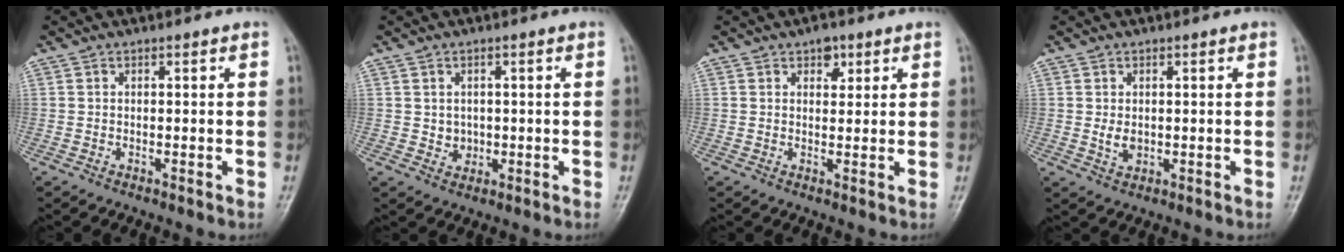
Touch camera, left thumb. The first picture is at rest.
{"total": 2.8, "force": [0.0, 2.5, 1.1], "torque": [-0.001, 0.002, 0.005]}
{"total": 3.1, "force": [1.7, 2.0, 1.7], "torque": [-0.003, -0.004, 0.022]}
{"total": 2.7, "force": [0.0, 1.9, 1.9], "torque": [-0.025, 0.000, 0.004]}